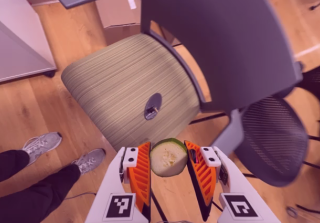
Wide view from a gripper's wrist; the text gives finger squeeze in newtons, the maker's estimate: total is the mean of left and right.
{"total": 9.3, "left": 9.8, "right": 8.8}